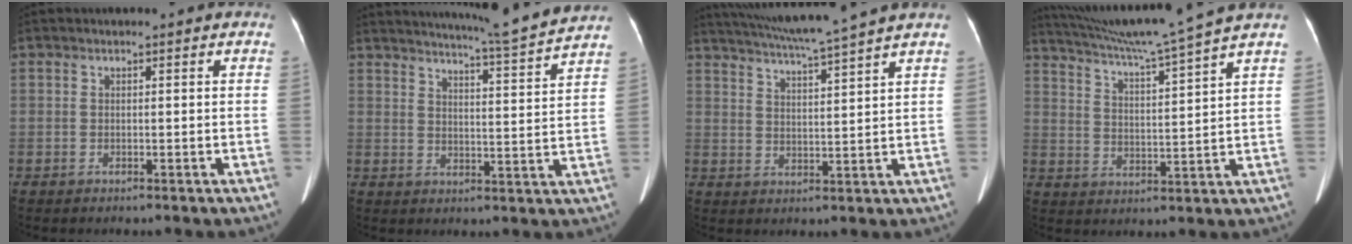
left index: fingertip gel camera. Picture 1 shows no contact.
{"total": 11.5, "force": [10.6, -2.0, 4.0], "torque": [-0.075, -0.027, 0.143]}
{"total": 12.3, "force": [10.8, -2.0, 5.6], "torque": [-0.104, -0.001, 0.162]}
{"total": 14.3, "force": [12.4, -3.1, 6.4], "torque": [-0.117, -0.019, 0.192]}